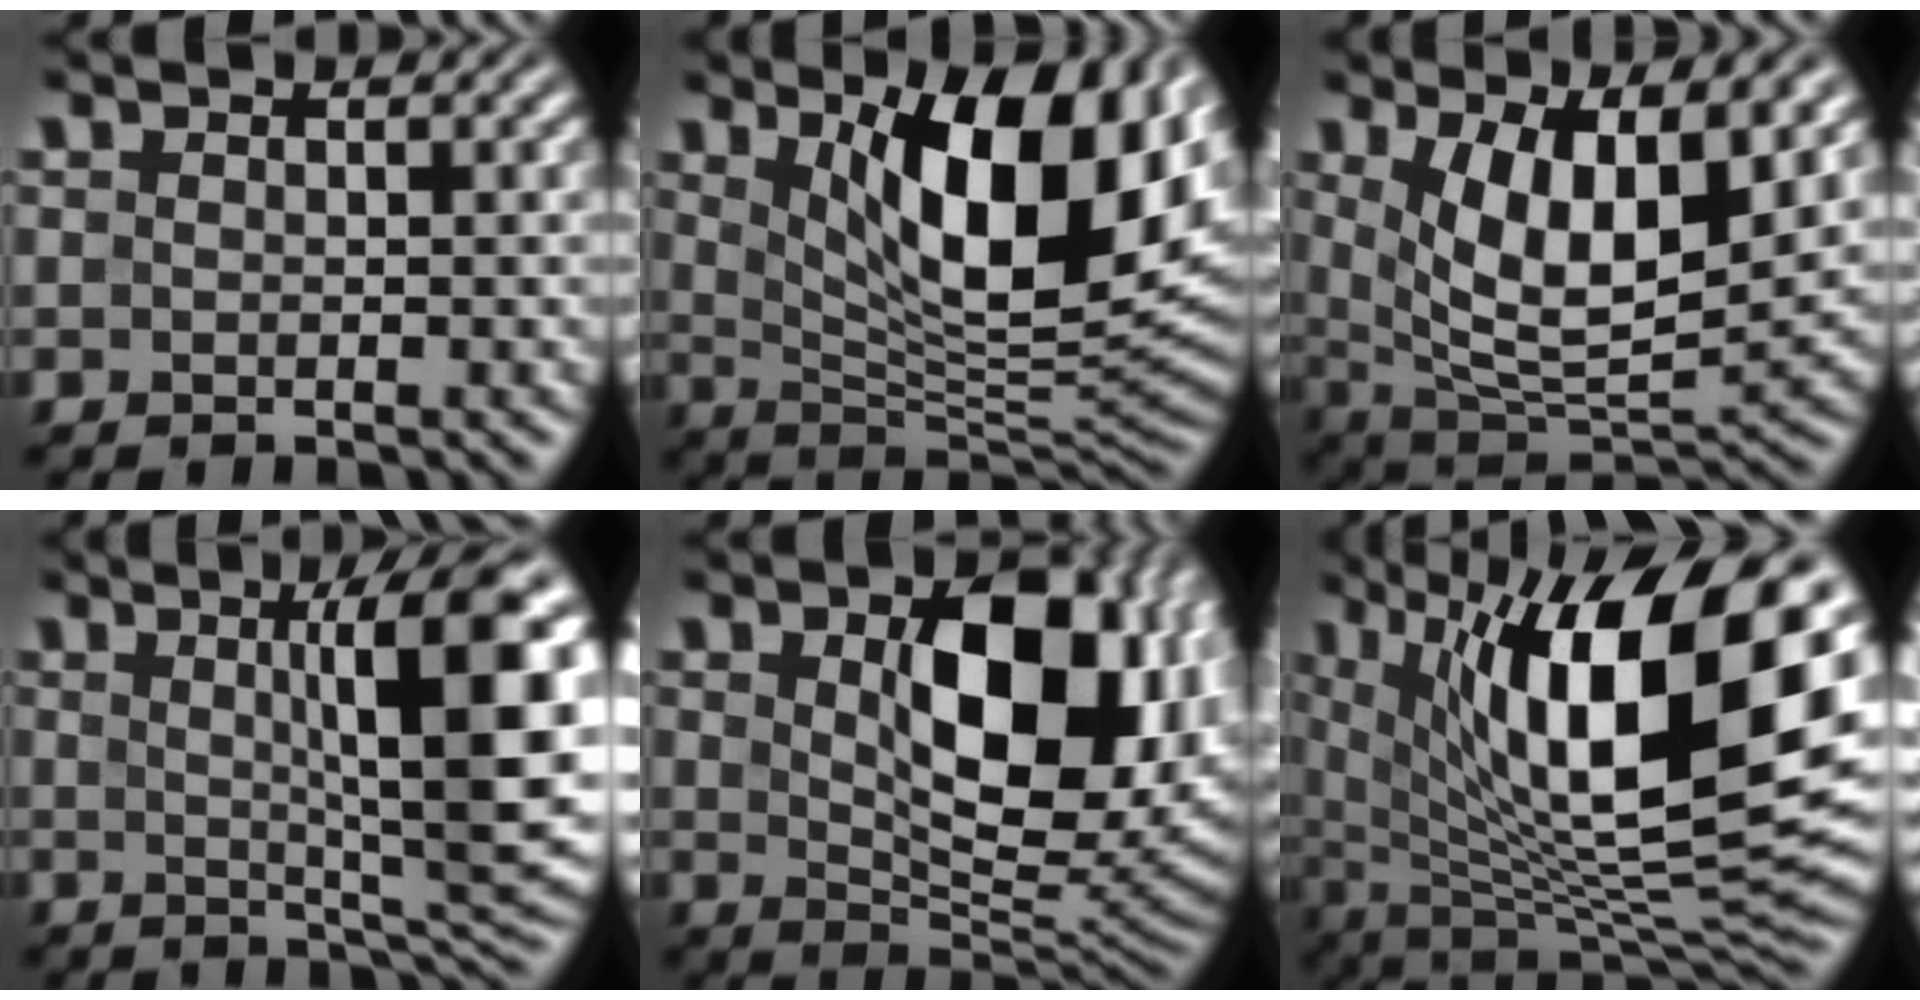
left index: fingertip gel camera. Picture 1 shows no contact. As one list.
[{"total": 13.5, "force": [4.5, 5.1, 11.6], "torque": [-0.166, -0.005, 0.074]}, {"total": 9.3, "force": [2.7, 3.7, 8.1], "torque": [-0.151, -0.021, 0.052]}, {"total": 11.3, "force": [2.0, 2.2, 10.9], "torque": [-0.134, 0.004, 0.030]}, {"total": 12.6, "force": [2.4, 7.0, 10.2], "torque": [-0.139, -0.011, 0.049]}, {"total": 16.6, "force": [5.4, 6.2, 14.5], "torque": [-0.235, -0.004, 0.087]}]